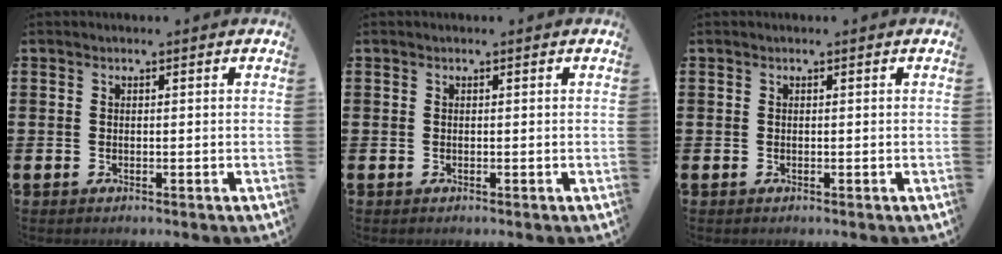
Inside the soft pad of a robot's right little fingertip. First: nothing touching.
{"total": 0.0}
{"total": 0.0}